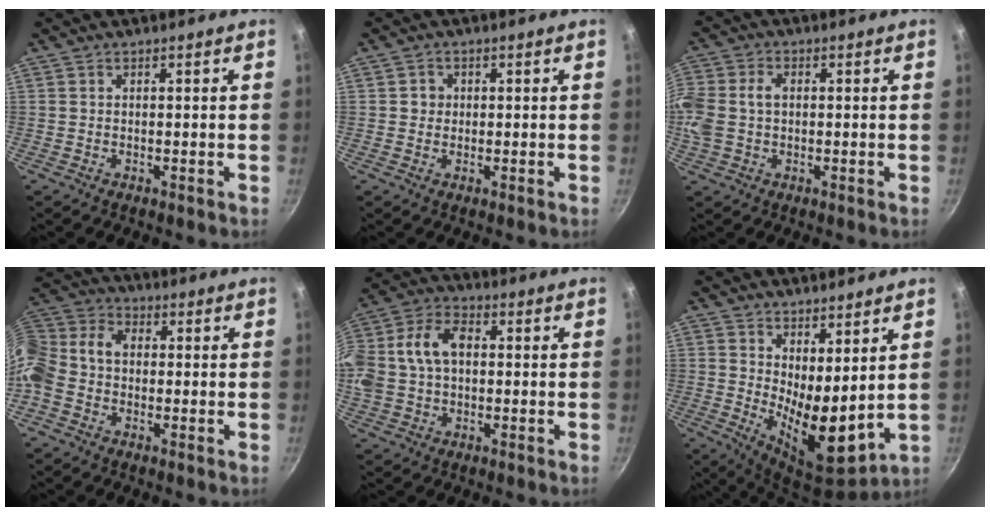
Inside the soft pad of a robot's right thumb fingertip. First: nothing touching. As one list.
[{"total": 1.9, "force": [0.2, 1.9, 0.5], "torque": [0.003, 0.003, -0.001]}, {"total": 12.5, "force": [0.2, 9.2, 8.4], "torque": [-0.193, 0.025, -0.006]}, {"total": 13.1, "force": [-1.6, 10.0, 8.3], "torque": [-0.175, 0.049, -0.055]}, {"total": 15.1, "force": [0.9, 10.5, 10.8], "torque": [-0.216, 0.040, 0.002]}, {"total": 11.6, "force": [3.8, 4.7, 9.9], "torque": [-0.141, -0.056, 0.069]}]